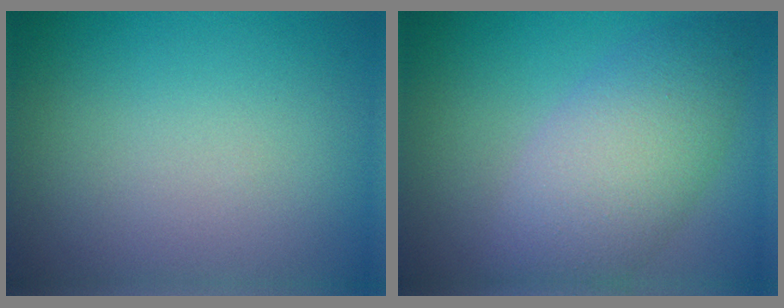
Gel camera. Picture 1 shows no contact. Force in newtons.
{"total": 6.4, "press": 6.3, "slide": 0.5}